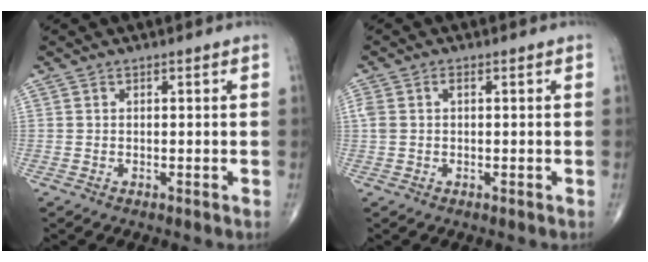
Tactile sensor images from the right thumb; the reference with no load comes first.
{"total": 2.6, "force": [0.4, 1.6, 2.1], "torque": [-0.064, 0.015, 0.009]}